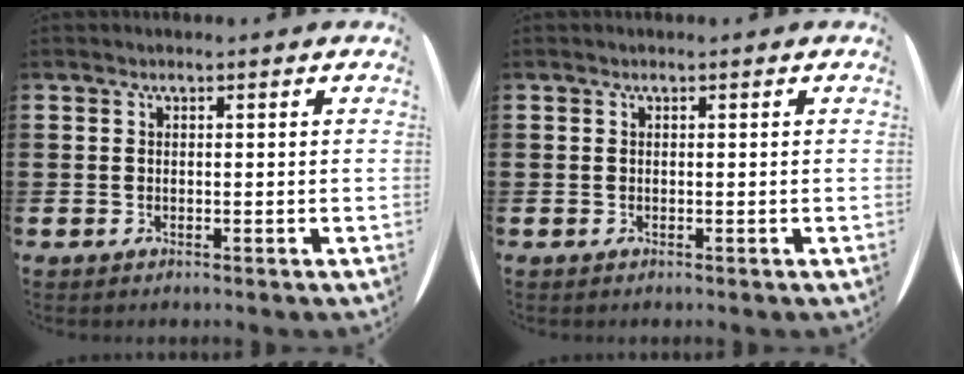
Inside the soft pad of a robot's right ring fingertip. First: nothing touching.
{"total": 0.0}